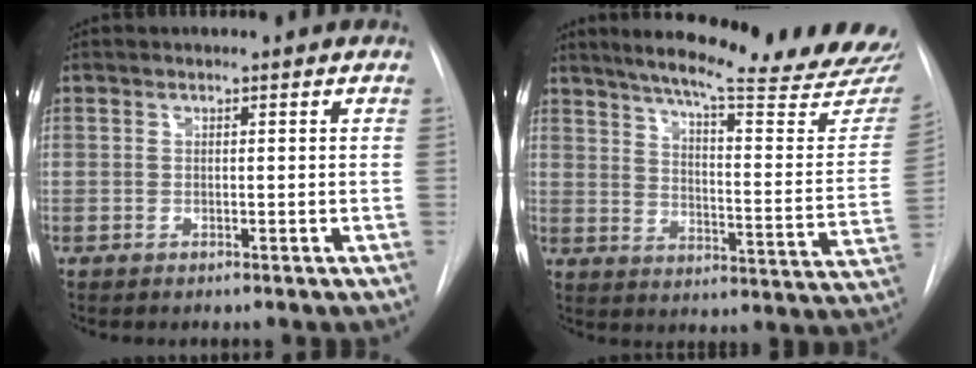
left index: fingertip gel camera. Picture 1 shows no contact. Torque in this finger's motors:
{"motor_torque": [0.89, -1.24, 0.03, 0.04]}